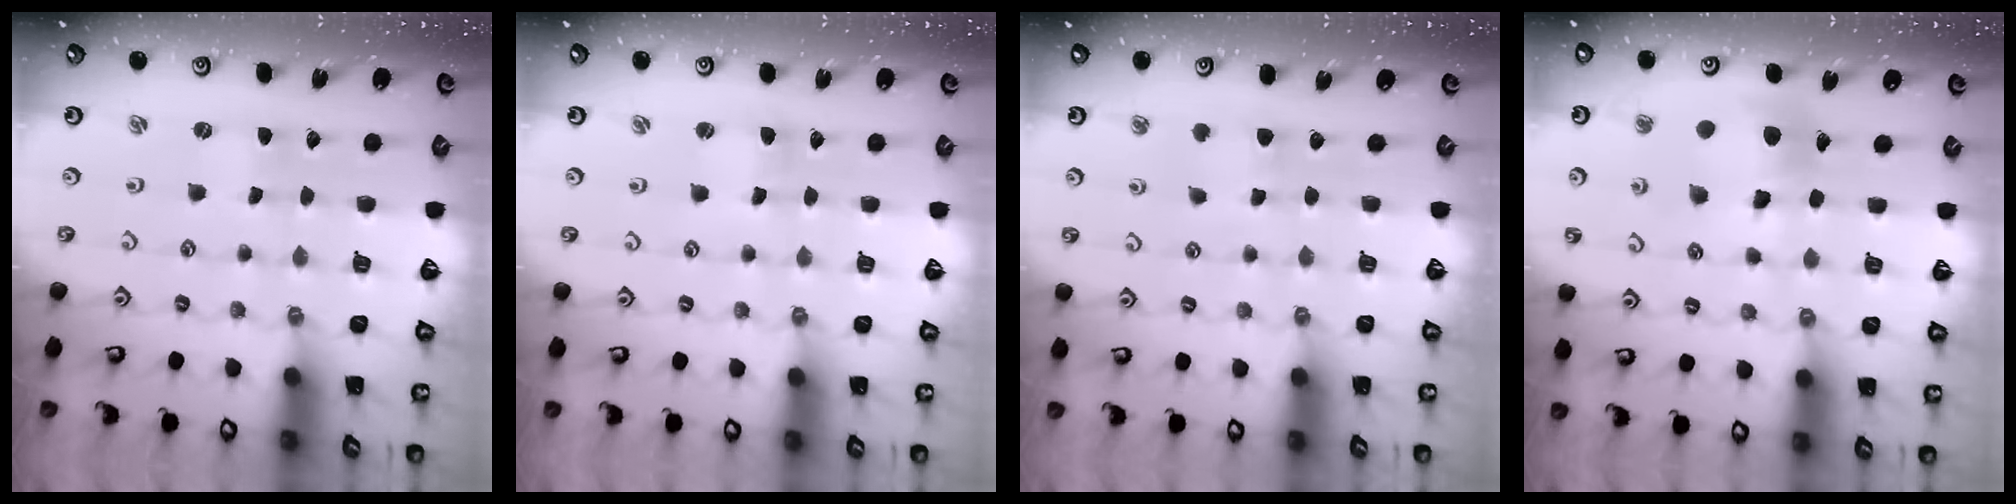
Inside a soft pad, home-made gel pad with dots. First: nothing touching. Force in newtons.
{"total": 1.7, "press": 1.7, "slide": 0.4}
{"total": 4.1, "press": 4.1, "slide": 0.8}
{"total": 10.3, "press": 10.2, "slide": 1.3}